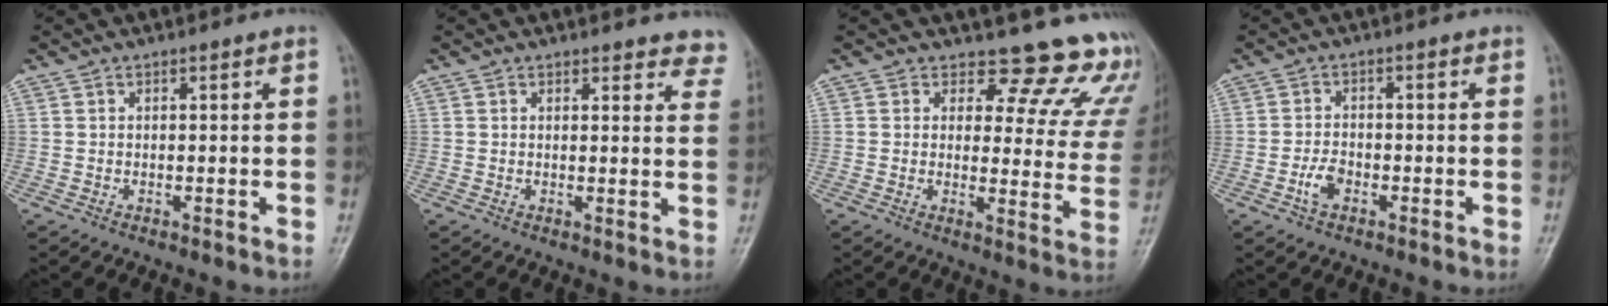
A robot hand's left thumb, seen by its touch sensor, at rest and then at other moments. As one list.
[{"total": 6.7, "force": [6.2, 2.3, 1.0], "torque": [0.039, -0.027, 0.043]}, {"total": 15.3, "force": [13.8, 5.8, 2.9], "torque": [0.019, -0.122, 0.127]}, {"total": 3.4, "force": [-1.6, 2.0, 2.3], "torque": [-0.043, 0.011, -0.032]}]